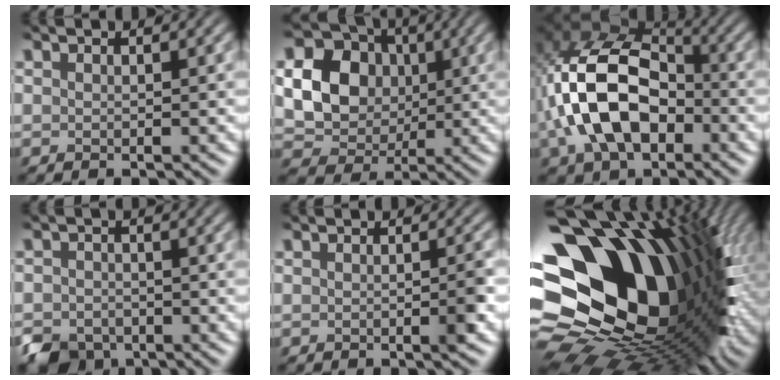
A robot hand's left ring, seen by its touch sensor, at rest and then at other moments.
{"total": 10.7, "force": [0.3, 8.8, 6.2], "torque": [-0.112, 0.017, -0.019]}
{"total": 11.3, "force": [-3.0, 7.0, 8.3], "torque": [-0.174, 0.008, -0.076]}
{"total": 3.0, "force": [-2.1, 2.2, 0.5], "torque": [-0.013, -0.008, -0.044]}
{"total": 1.2, "force": [-0.7, 0.1, 1.0], "torque": [-0.015, -0.005, -0.016]}
{"total": 19.0, "force": [0.3, 13.6, 13.3], "torque": [-0.213, -0.016, 0.015]}